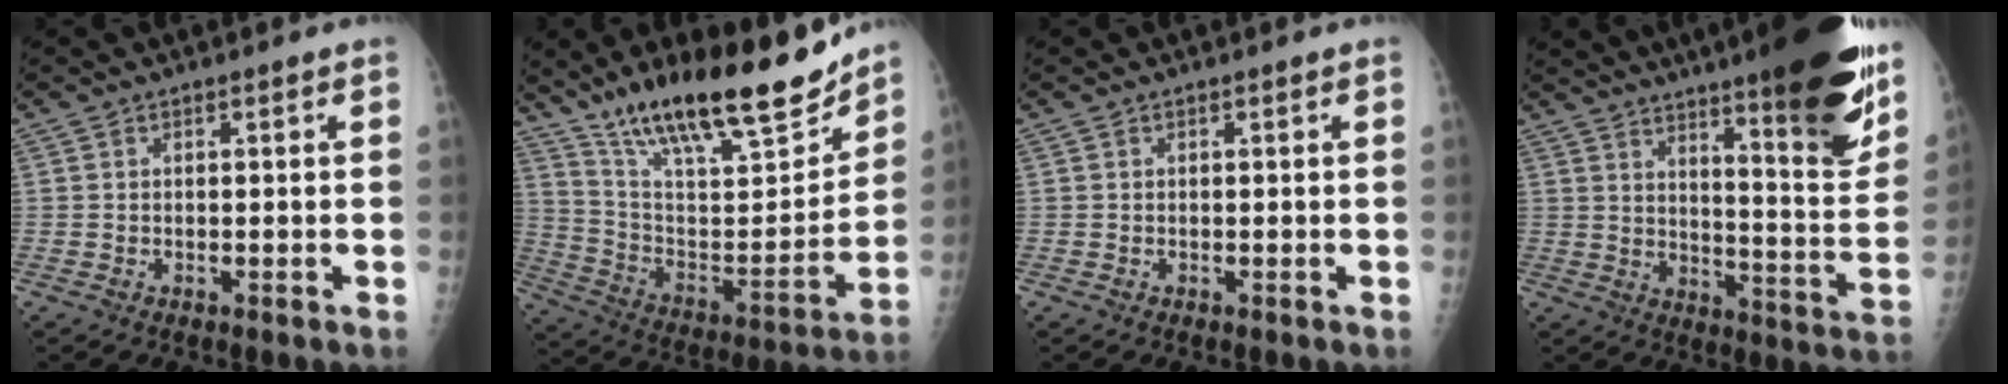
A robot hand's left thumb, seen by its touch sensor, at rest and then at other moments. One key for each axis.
{"total": 25.4, "fx": 19.0, "fy": 6.7, "fz": 15.6, "tx": -0.223, "ty": -0.077, "tz": 0.321}
{"total": 0.0}
{"total": 22.7, "fx": 14.9, "fy": 3.1, "fz": 16.9, "tx": -0.213, "ty": -0.077, "tz": 0.214}